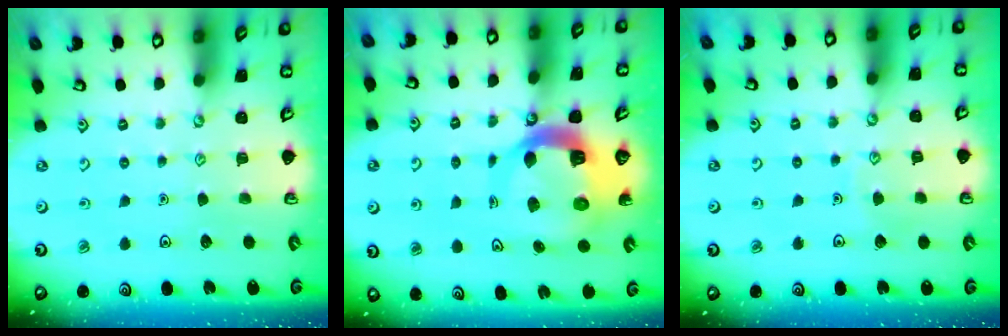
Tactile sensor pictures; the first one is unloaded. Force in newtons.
{"total": 10.2, "press": 10.1, "slide": 1.3}
{"total": 4.3, "press": 4.3, "slide": 0.5}